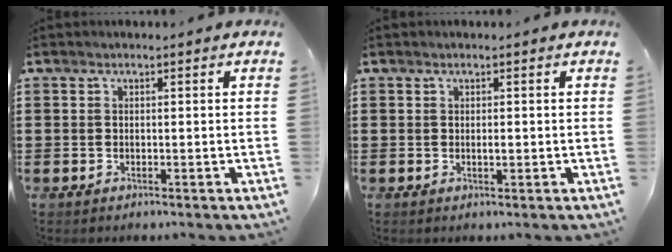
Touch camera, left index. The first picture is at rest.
{"total": 1.0, "force": [0.1, 0.3, 0.9], "torque": [-0.018, 0.000, 0.002]}